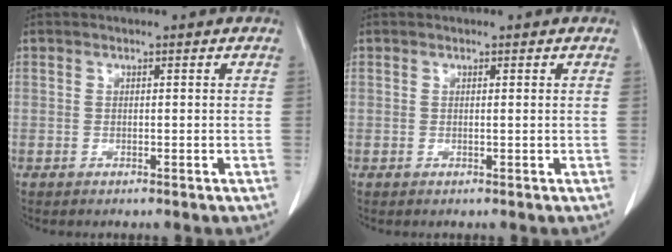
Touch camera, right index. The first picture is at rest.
{"total": 0.0}